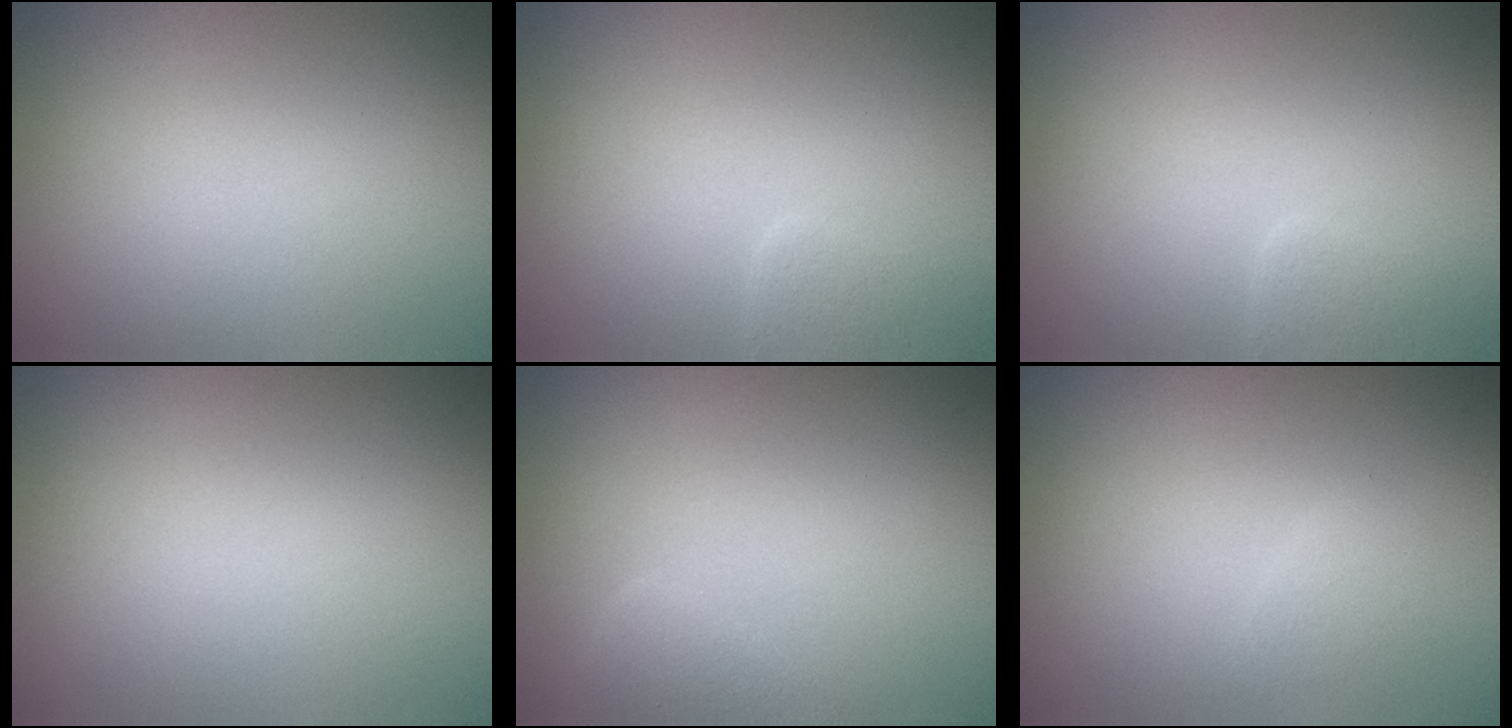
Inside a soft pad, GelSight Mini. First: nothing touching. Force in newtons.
{"total": 1.7, "press": 1.7, "slide": 0.1}
{"total": 1.7, "press": 1.7, "slide": 0.1}
{"total": 0.0}
{"total": 2.8, "press": 2.8, "slide": 0.2}
{"total": 1.0, "press": 1.0, "slide": 0.0}